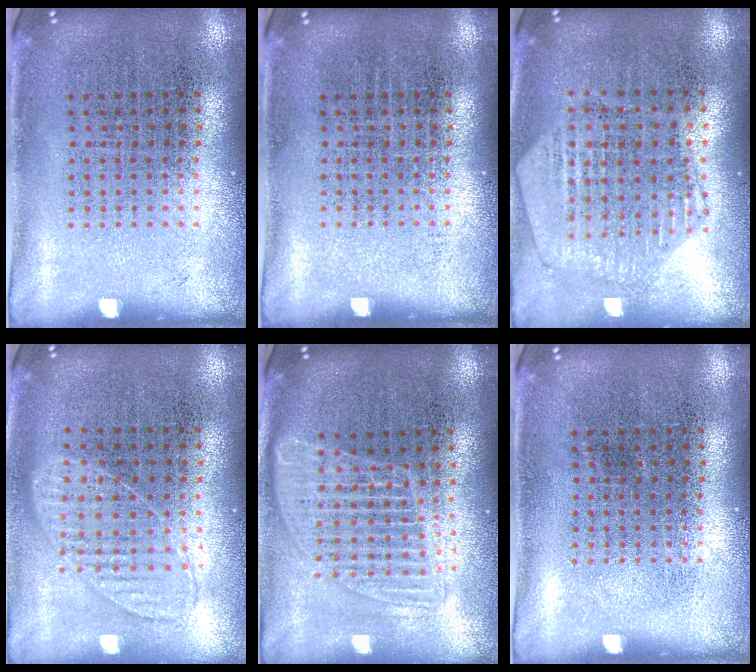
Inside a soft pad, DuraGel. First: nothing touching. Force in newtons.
{"total": 0.0}
{"total": 1.2, "press": 1.1, "slide": 0.2}
{"total": 0.9, "press": 0.9, "slide": 0.2}
{"total": 1.7, "press": 1.5, "slide": 0.8}
{"total": 0.0}